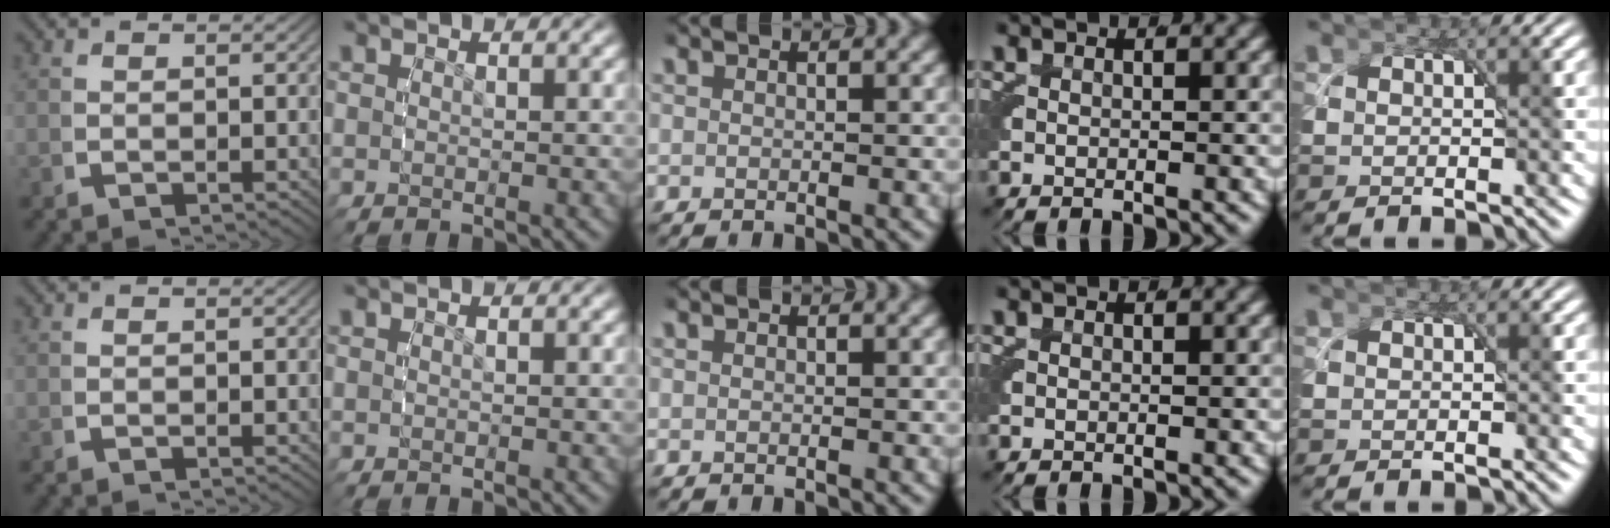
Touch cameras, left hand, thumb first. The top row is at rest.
{}